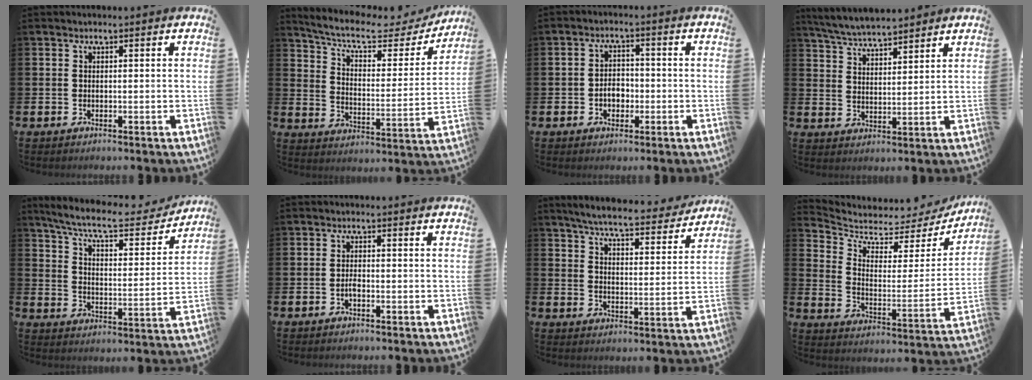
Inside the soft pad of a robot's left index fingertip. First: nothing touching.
{"total": 8.3, "force": [7.1, 2.5, 3.5], "torque": [-0.088, -0.049, 0.115]}
{"total": 3.0, "force": [-0.9, 2.3, 1.8], "torque": [-0.025, 0.000, -0.022]}
{"total": 5.7, "force": [5.6, 0.5, 0.9], "torque": [-0.040, -0.028, 0.102]}
{"total": 8.7, "force": [7.8, 1.7, 3.6], "torque": [-0.098, -0.049, 0.130]}
{"total": 1.1, "force": [-0.5, 0.4, 0.9], "torque": [-0.014, -0.001, -0.012]}
{"total": 6.6, "force": [6.2, 0.6, 2.1], "torque": [-0.059, -0.038, 0.105]}
{"total": 4.8, "force": [4.1, 2.2, 1.1], "torque": [-0.053, -0.039, 0.062]}